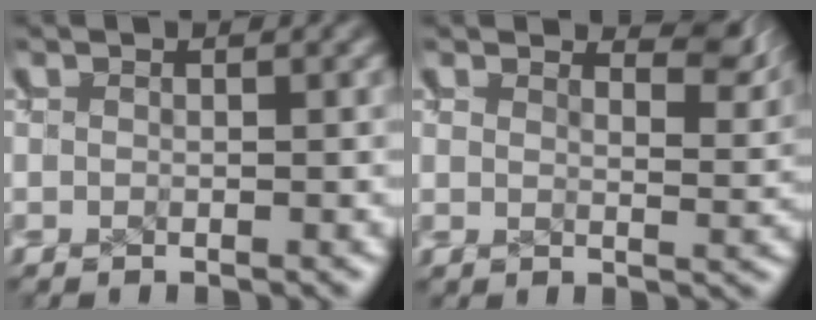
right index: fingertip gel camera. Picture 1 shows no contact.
{"total": 3.7, "force": [3.1, 0.3, 1.9], "torque": [-0.020, 0.000, 0.051]}